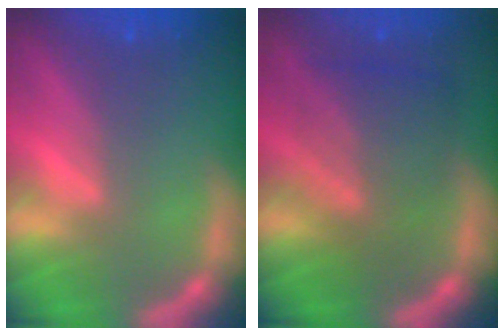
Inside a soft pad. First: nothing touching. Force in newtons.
{"total": 6.5}